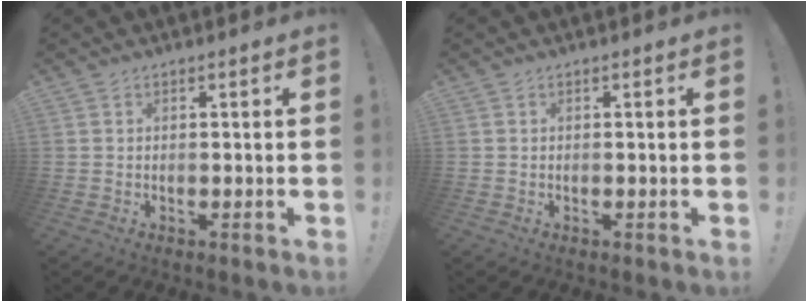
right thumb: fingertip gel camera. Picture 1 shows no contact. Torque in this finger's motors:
{"motor_torque": [-0.03, -0.13, -0.12, 0.08, -0.03]}